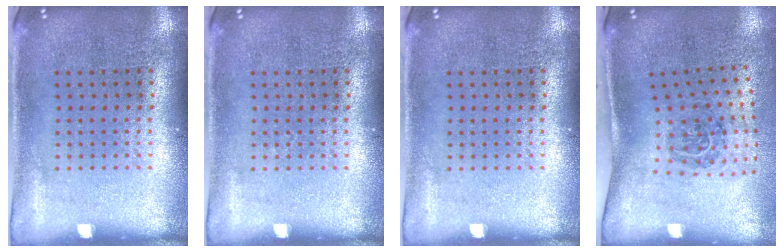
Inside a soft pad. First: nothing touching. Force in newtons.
{"total": 0.0}
{"total": 0.0}
{"total": 1.9, "press": 1.2, "slide": 1.4}